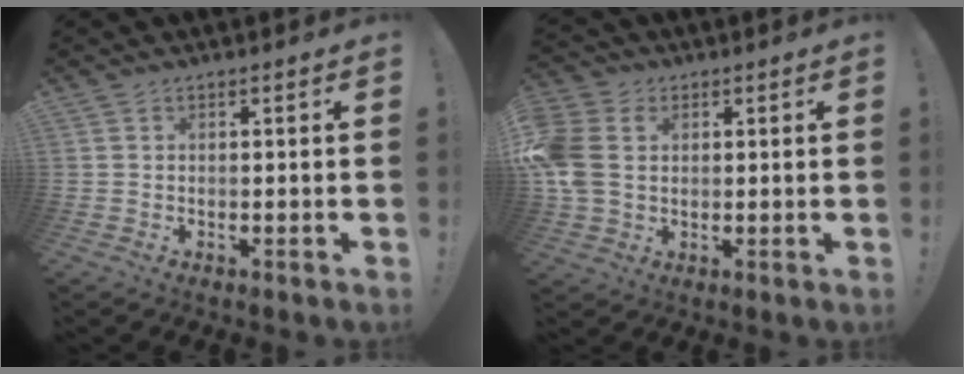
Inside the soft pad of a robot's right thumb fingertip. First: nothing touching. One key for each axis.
{"total": 12.1, "fx": 1.8, "fy": 9.2, "fz": 7.6, "tx": -0.183, "ty": 0.003, "tz": 0.036}